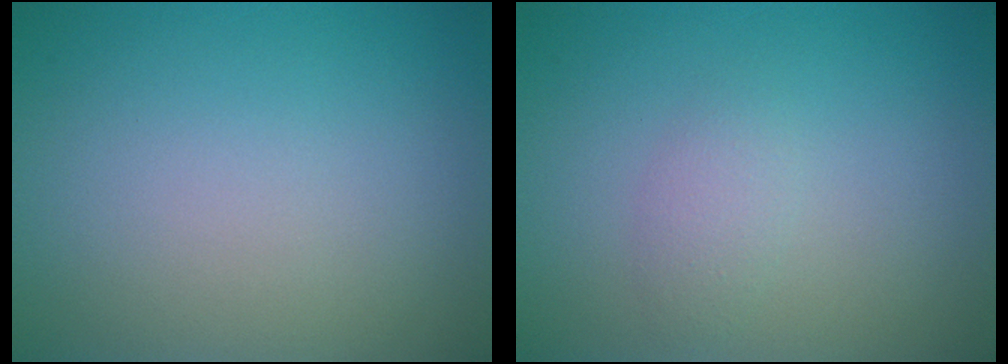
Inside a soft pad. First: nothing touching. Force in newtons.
{"total": 1.4, "press": 1.4, "slide": 0.1}